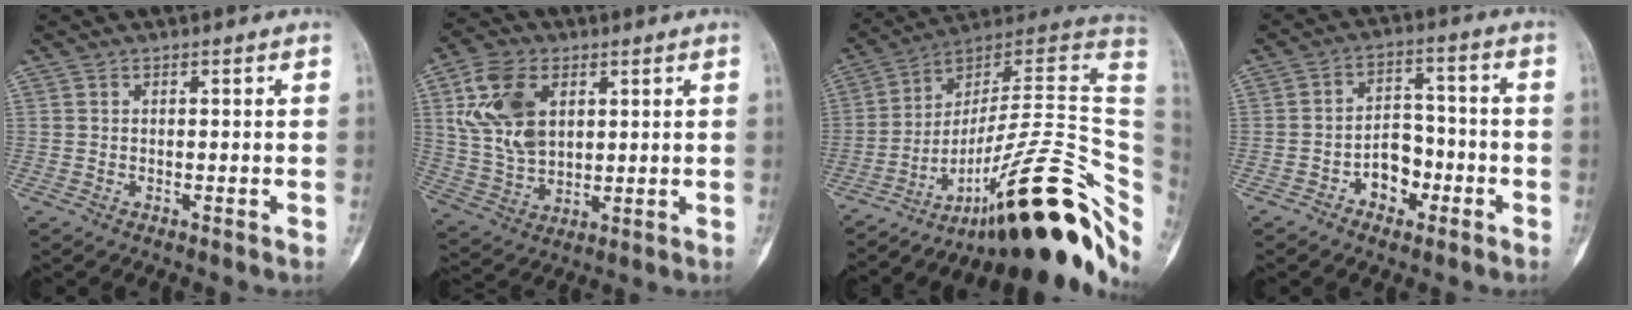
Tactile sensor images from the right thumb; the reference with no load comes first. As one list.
[{"total": 13.4, "force": [4.2, 8.7, 9.4], "torque": [-0.169, -0.007, 0.087]}, {"total": 28.8, "force": [-12.9, 9.6, 23.9], "torque": [-0.237, 0.114, -0.188]}, {"total": 7.3, "force": [-3.2, 5.1, 4.1], "torque": [-0.034, 0.040, -0.056]}]